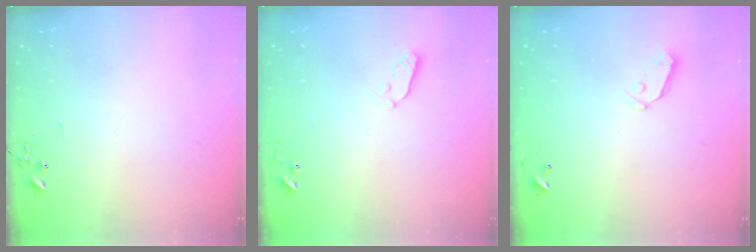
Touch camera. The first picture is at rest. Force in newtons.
{"total": 4.3, "press": 4.2, "slide": 0.7}
{"total": 4.6, "press": 4.6, "slide": 0.4}